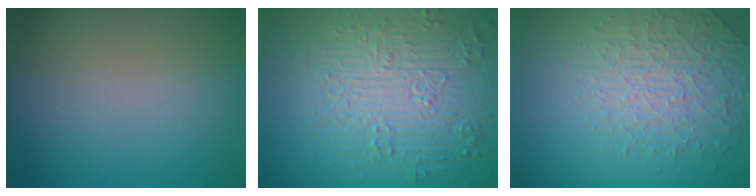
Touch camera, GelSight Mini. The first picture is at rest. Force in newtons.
{"total": 7.4, "press": 5.9, "slide": 4.6}
{"total": 4.0, "press": 3.5, "slide": 2.0}